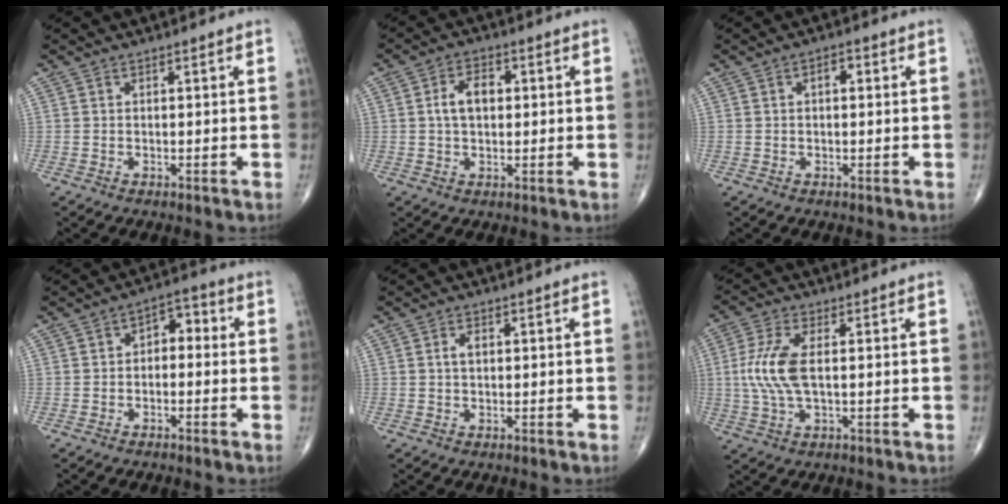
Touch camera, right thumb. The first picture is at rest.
{"total": 5.8, "force": [0.7, 3.7, 4.5], "torque": [-0.074, 0.012, 0.007]}
{"total": 2.0, "force": [0.4, 1.1, 1.6], "torque": [-0.015, 0.010, 0.001]}
{"total": 4.7, "force": [-0.4, 3.1, 3.5], "torque": [-0.027, 0.029, -0.020]}
{"total": 1.8, "force": [0.3, 1.1, 1.4], "torque": [-0.028, 0.005, 0.004]}
{"total": 8.3, "force": [0.4, 3.4, 7.6], "torque": [-0.188, 0.004, 0.007]}